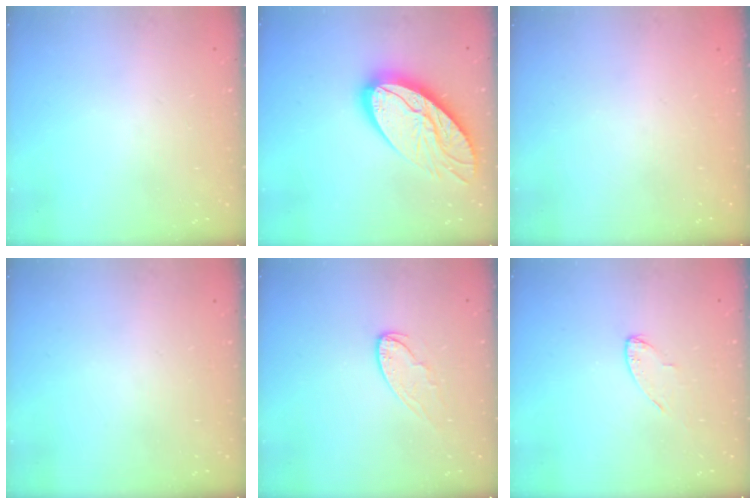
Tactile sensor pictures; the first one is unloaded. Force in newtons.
{"total": 17.7, "press": 17.7, "slide": 1.6}
{"total": 0.0}
{"total": 0.0}
{"total": 6.6, "press": 6.6, "slide": 0.3}
{"total": 3.6, "press": 3.6, "slide": 0.4}